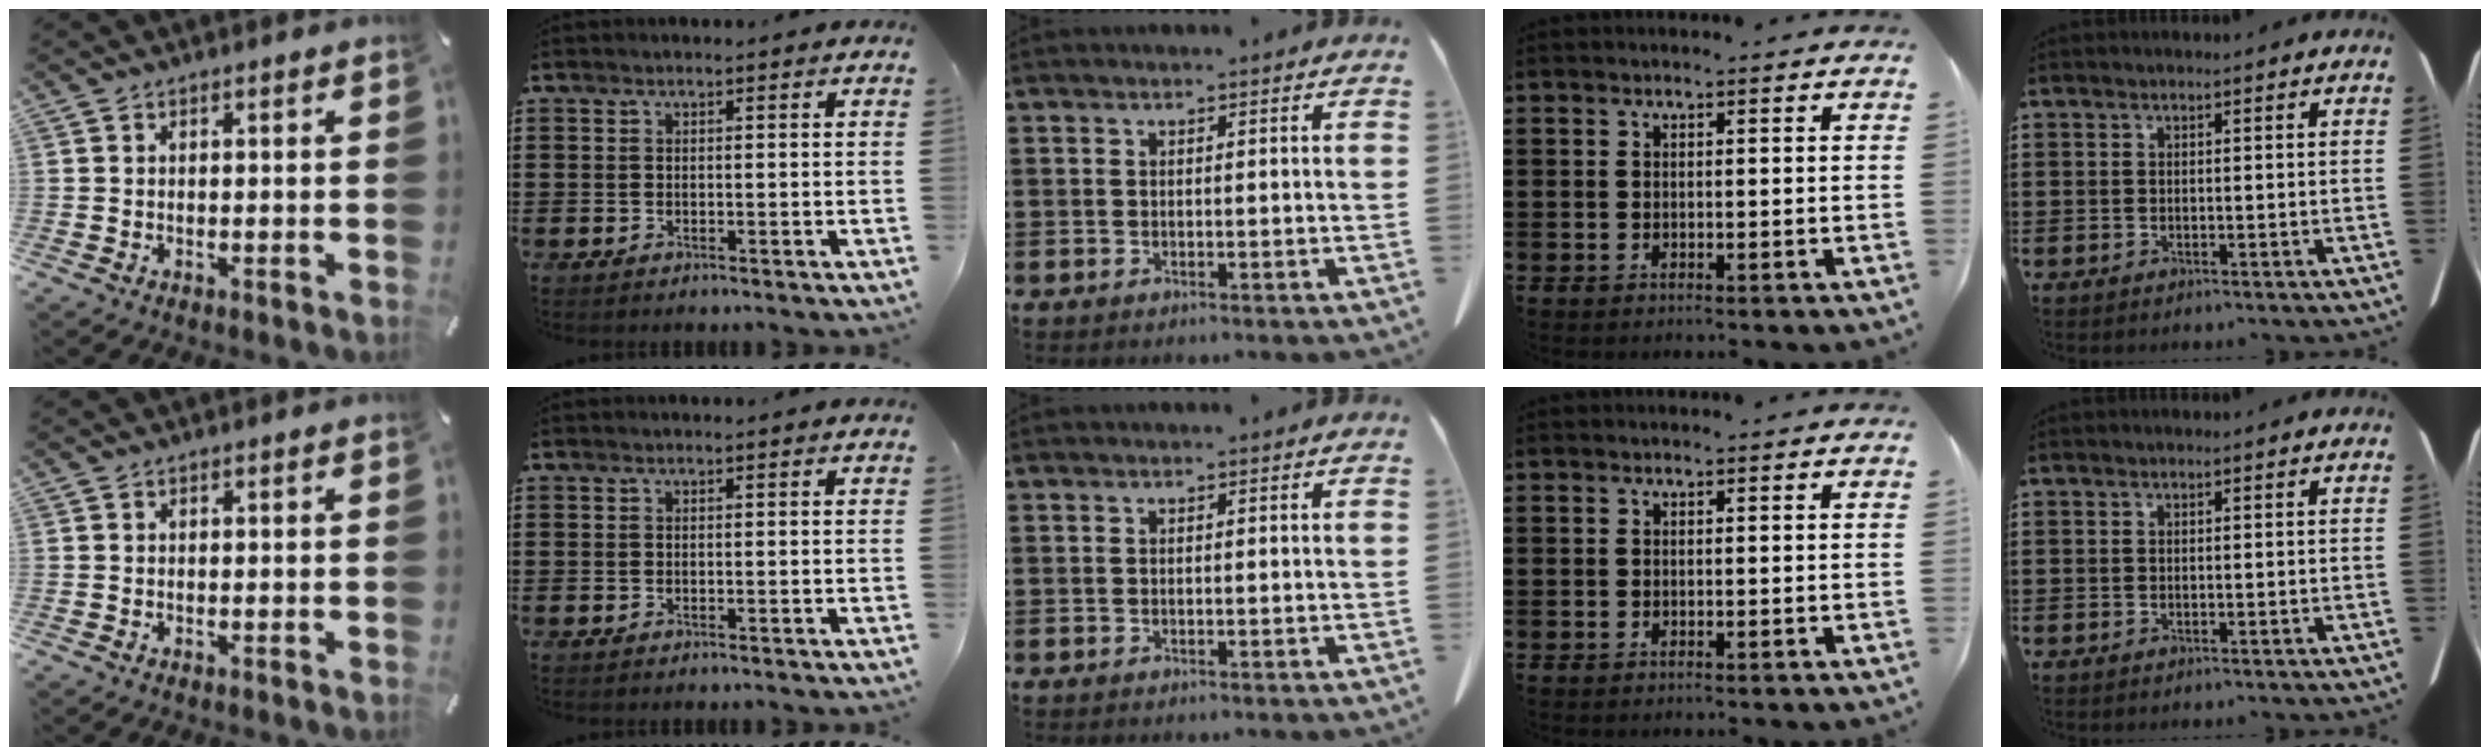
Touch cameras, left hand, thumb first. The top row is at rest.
{}